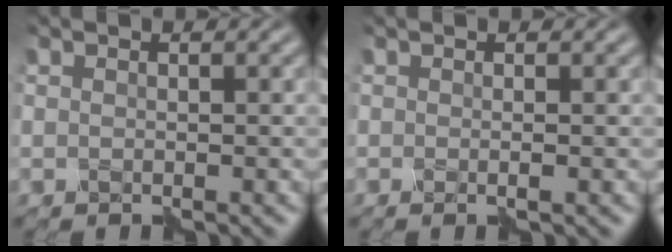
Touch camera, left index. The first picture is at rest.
{"total": 0.0}